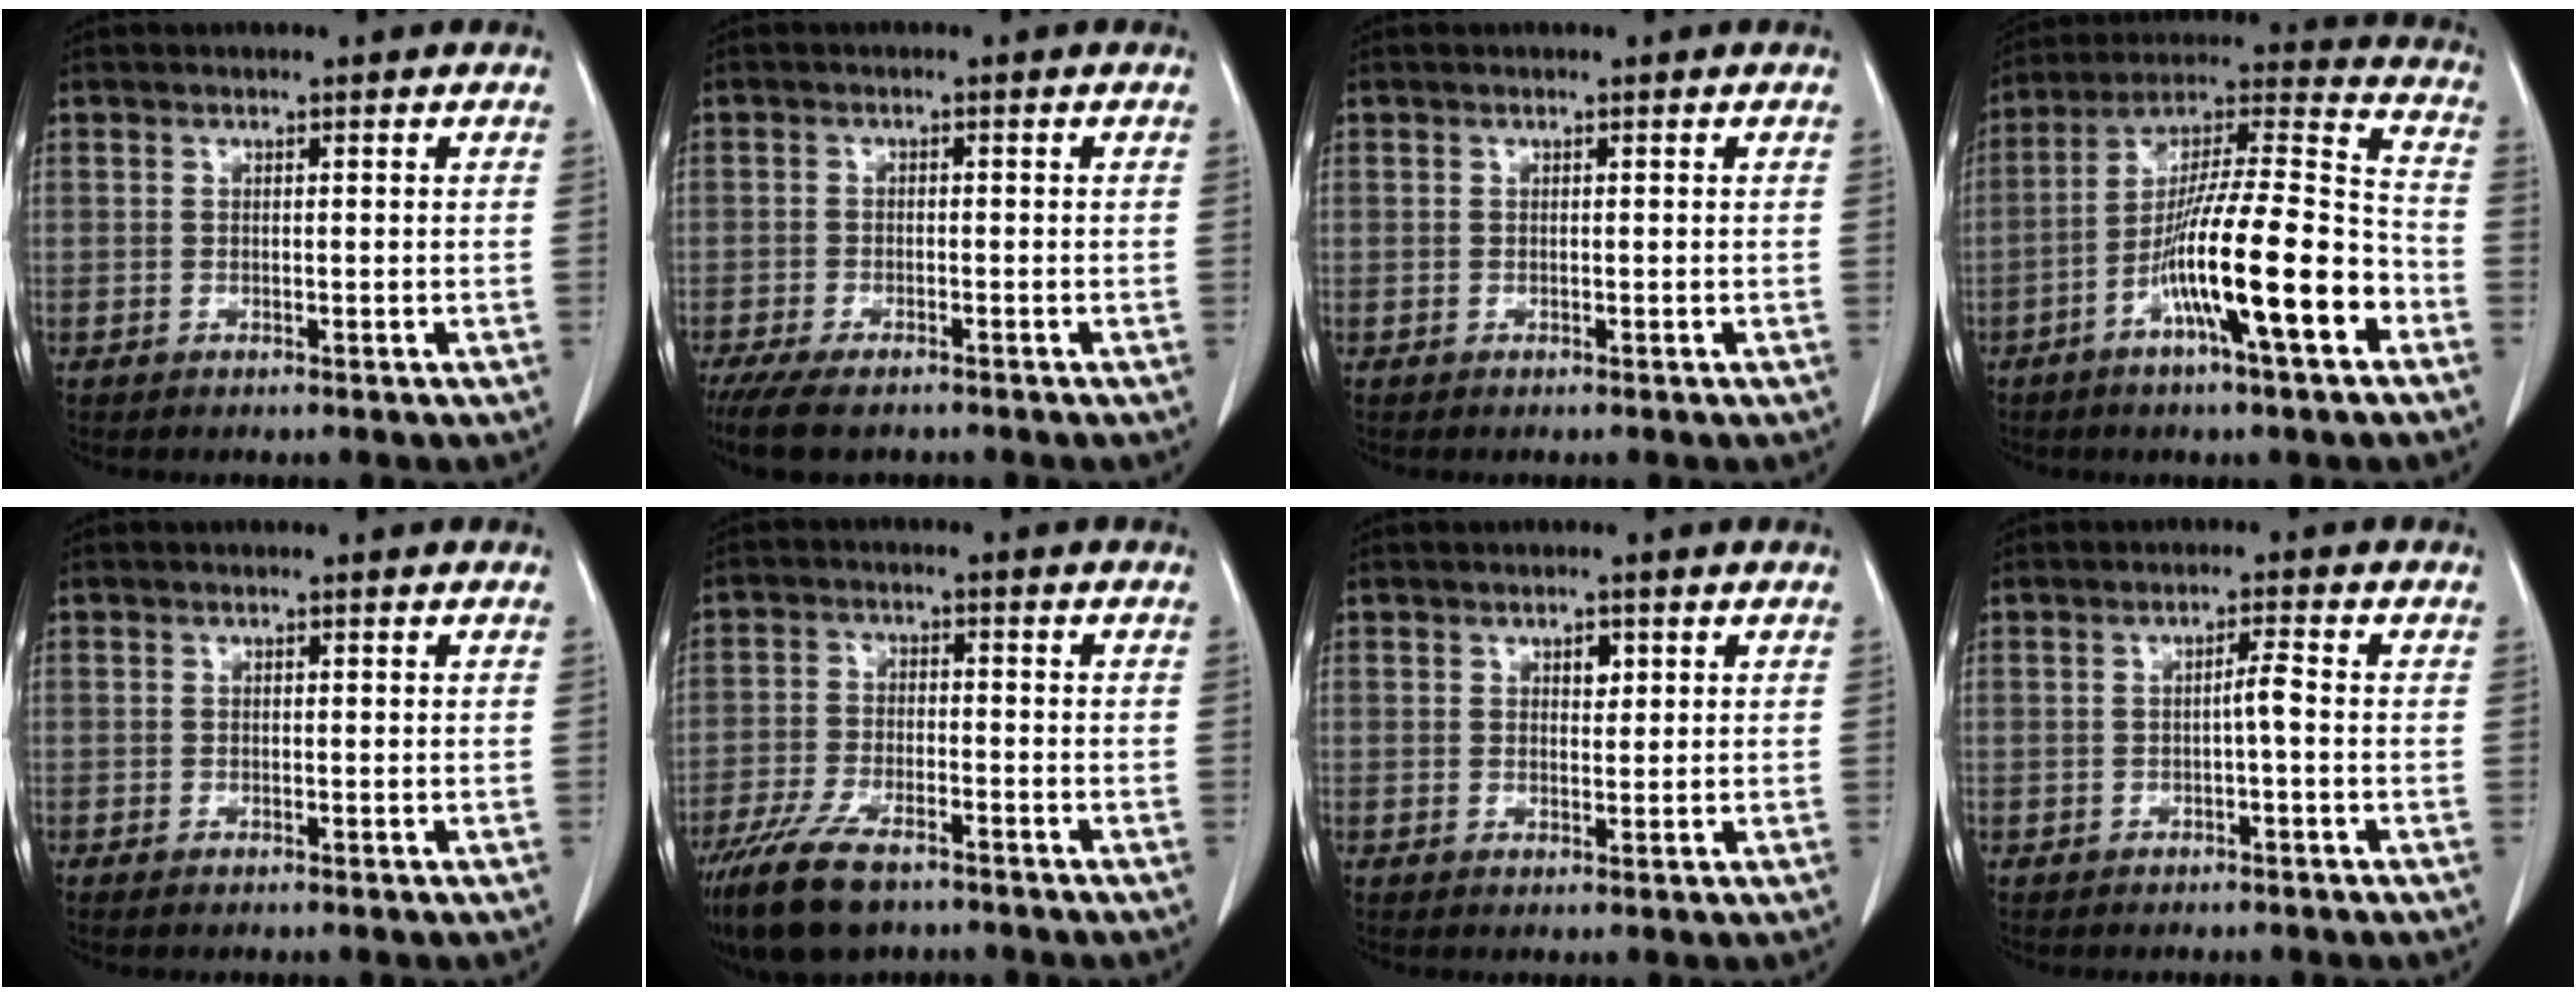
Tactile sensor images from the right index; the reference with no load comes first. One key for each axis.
{"total": 8.7, "fx": -6.6, "fy": 3.2, "fz": 4.7, "tx": -0.084, "ty": -0.011, "tz": -0.103}
{"total": 0.0}
{"total": 19.1, "fx": -7.6, "fy": 1.7, "fz": 17.5, "tx": -0.306, "ty": -0.005, "tz": -0.131}
{"total": 0.8, "fx": -0.4, "fy": 0.4, "fz": 0.5, "tx": -0.014, "ty": -0.001, "tz": -0.004}
{"total": 11.7, "fx": -8.4, "fy": 4.1, "fz": 7.1, "tx": -0.137, "ty": -0.017, "tz": -0.146}
{"total": 2.2, "fx": 0.9, "fy": 1.3, "fz": 1.6, "tx": -0.023, "ty": 0.000, "tz": 0.014}
{"total": 2.3, "fx": -0.4, "fy": 0.1, "fz": 2.2, "tx": -0.039, "ty": 0.003, "tz": -0.008}